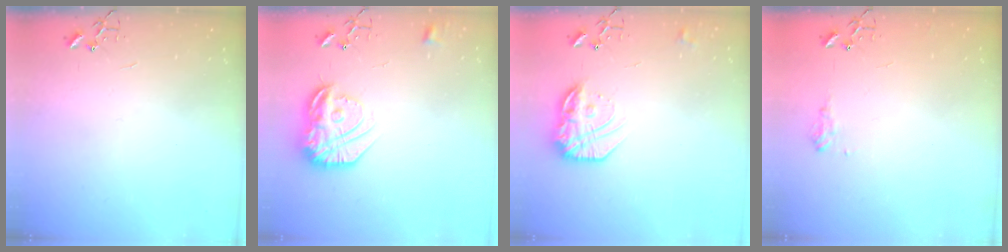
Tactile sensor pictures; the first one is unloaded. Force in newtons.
{"total": 18.4, "press": 18.3, "slide": 1.7}
{"total": 17.3, "press": 17.2, "slide": 1.2}
{"total": 6.9, "press": 6.8, "slide": 1.0}